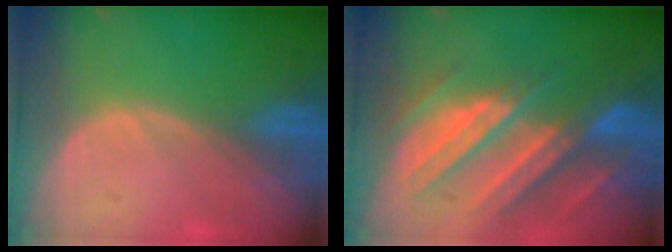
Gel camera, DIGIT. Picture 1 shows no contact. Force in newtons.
{"total": 10.8, "press": 9.6, "slide": 4.9}